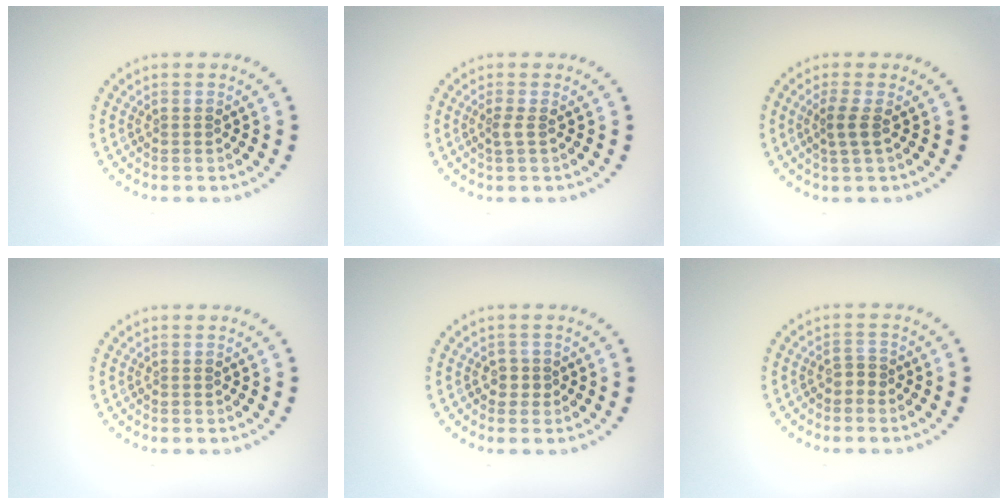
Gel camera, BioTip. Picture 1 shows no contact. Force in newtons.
{"total": 0.9, "press": 0.6, "slide": 0.7}
{"total": 1.6, "press": 1.3, "slide": 1.0}
{"total": 0.0}
{"total": 1.1, "press": 0.9, "slide": 0.6}
{"total": 1.0, "press": 0.8, "slide": 0.5}